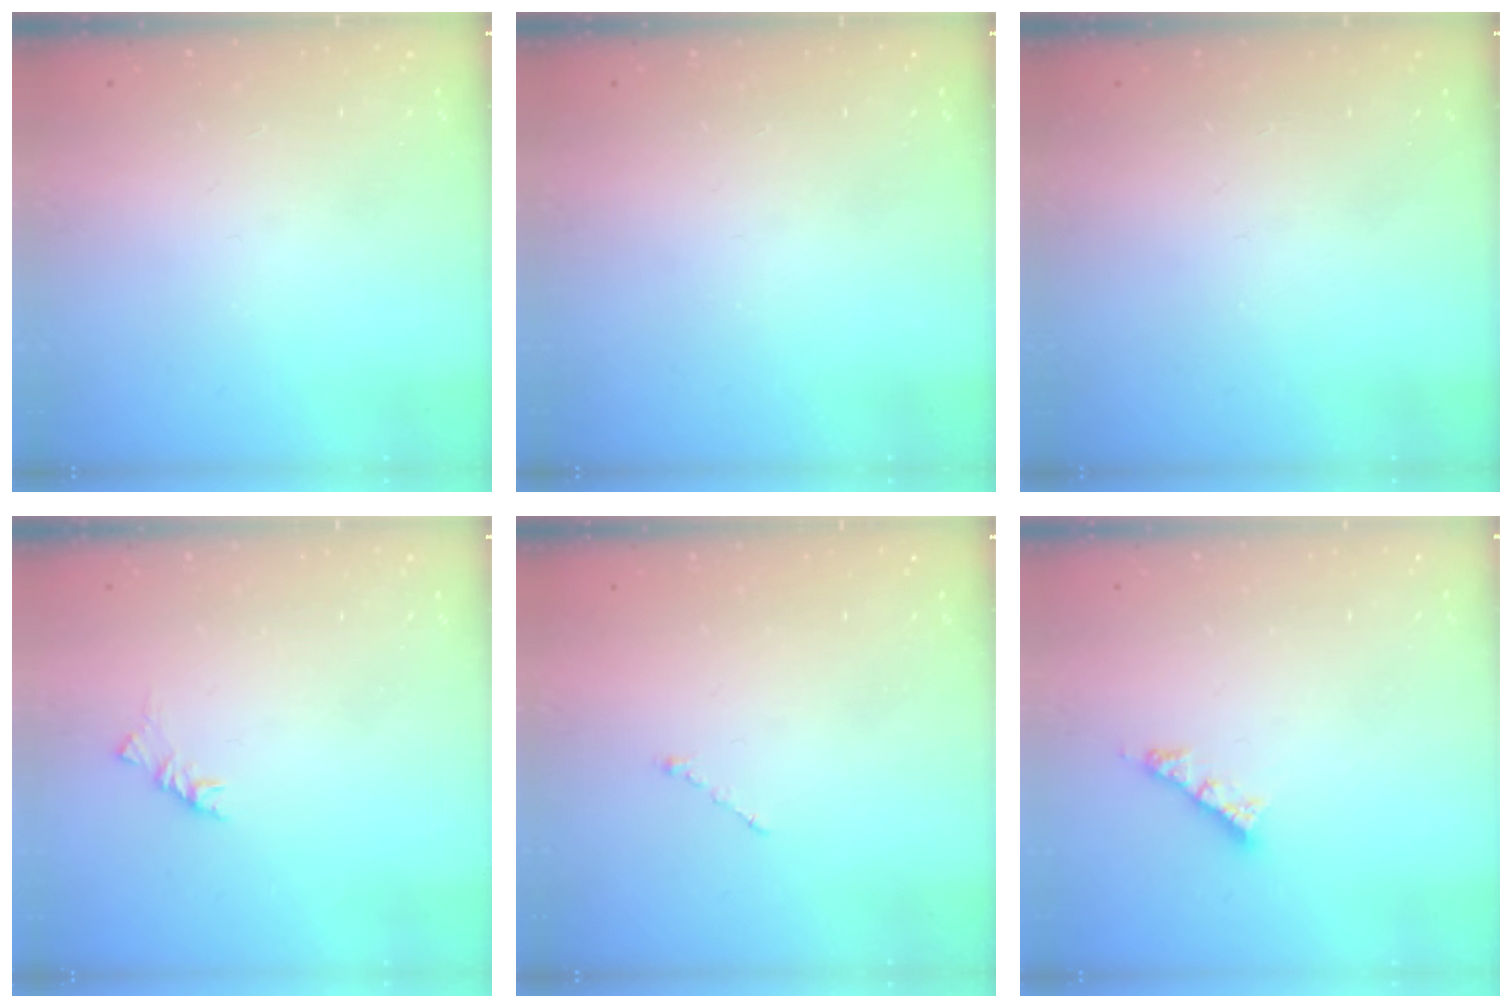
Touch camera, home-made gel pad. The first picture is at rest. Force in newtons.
{"total": 0.0}
{"total": 0.0}
{"total": 3.0, "press": 2.9, "slide": 0.9}
{"total": 1.0, "press": 0.9, "slide": 0.3}
{"total": 4.1, "press": 4.0, "slide": 0.3}